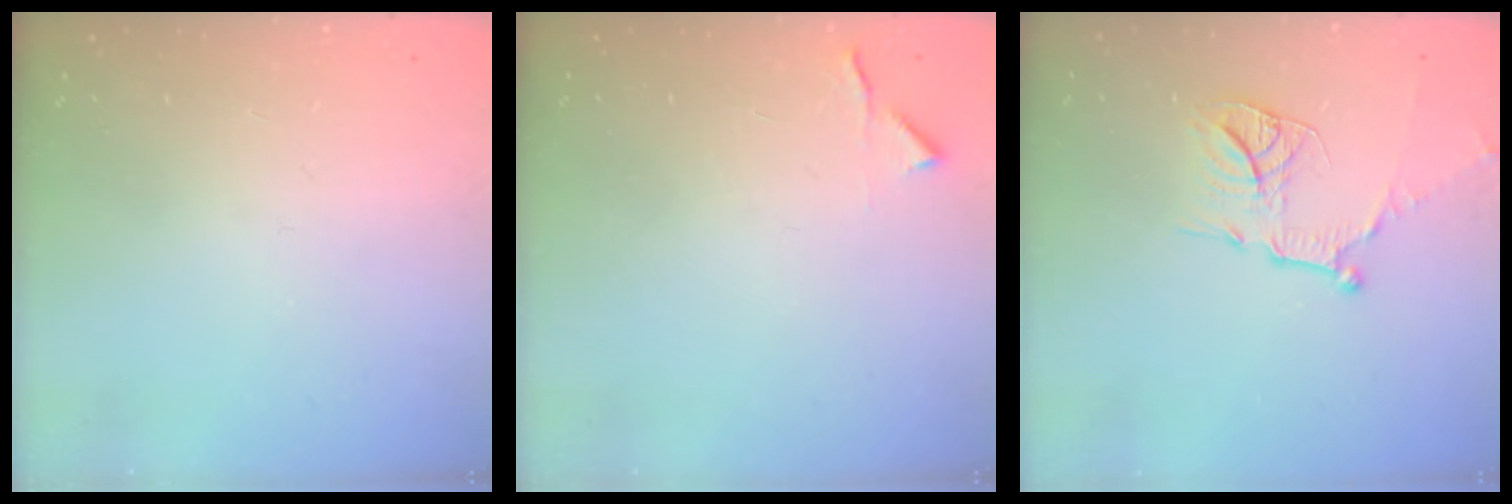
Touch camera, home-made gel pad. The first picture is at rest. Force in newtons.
{"total": 4.2, "press": 4.1, "slide": 0.6}
{"total": 14.1, "press": 14.1, "slide": 1.4}